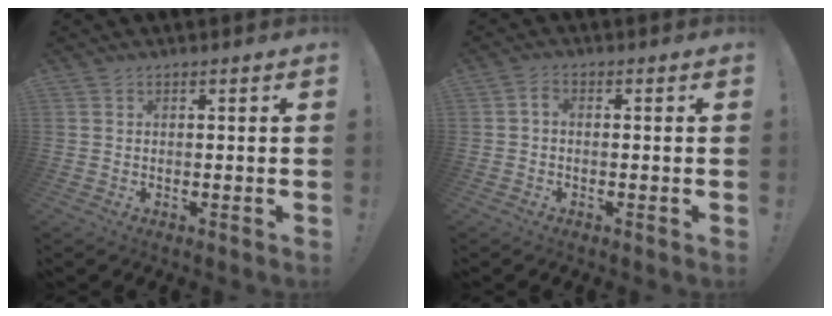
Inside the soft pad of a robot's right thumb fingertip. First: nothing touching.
{"total": 1.6, "force": [-0.7, 0.9, 1.2], "torque": [-0.028, 0.009, -0.011]}